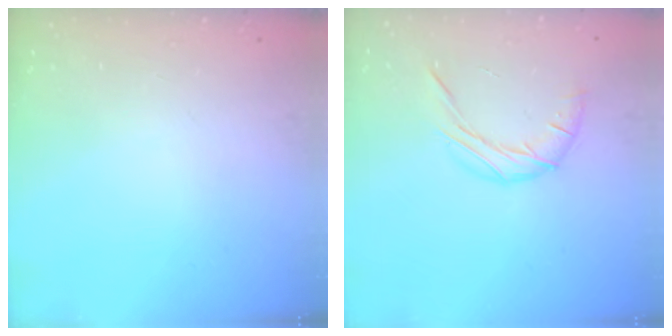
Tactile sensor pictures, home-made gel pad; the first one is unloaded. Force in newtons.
{"total": 8.6, "press": 8.6, "slide": 0.2}